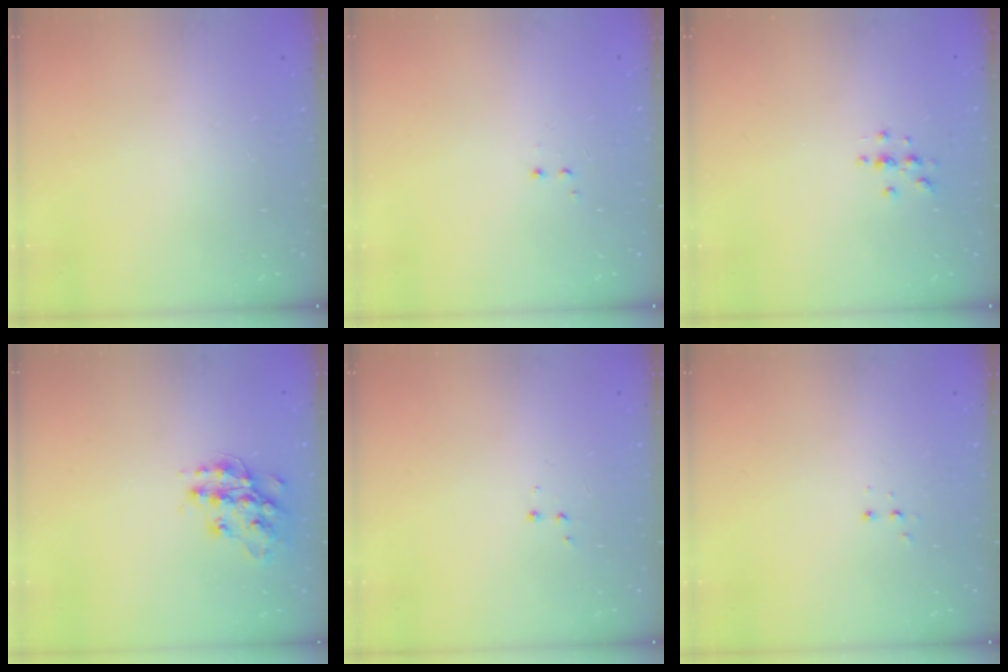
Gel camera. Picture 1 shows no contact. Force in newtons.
{"total": 1.2, "press": 1.0, "slide": 0.6}
{"total": 3.0, "press": 3.0, "slide": 0.4}
{"total": 14.4, "press": 14.4, "slide": 0.7}
{"total": 3.4, "press": 3.3, "slide": 0.6}
{"total": 2.8, "press": 2.8, "slide": 0.5}